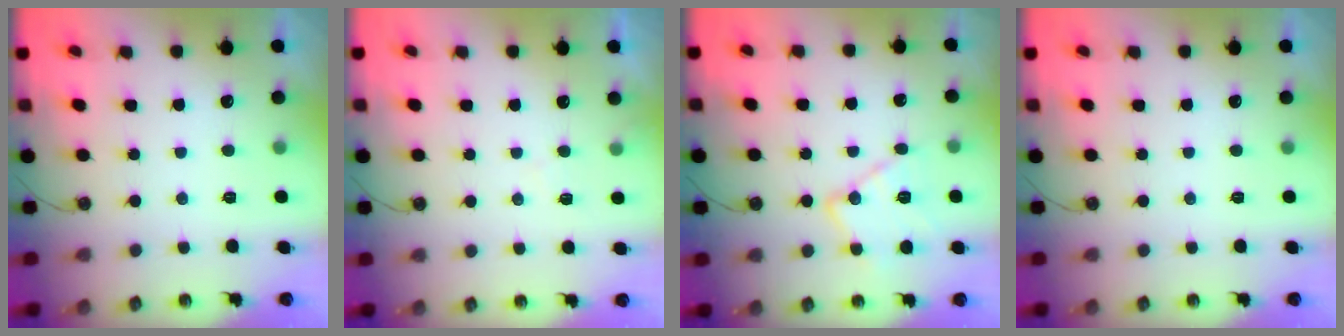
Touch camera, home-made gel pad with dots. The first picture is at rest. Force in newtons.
{"total": 4.5, "press": 4.4, "slide": 0.6}
{"total": 14.6, "press": 14.6, "slide": 0.6}
{"total": 0.0}